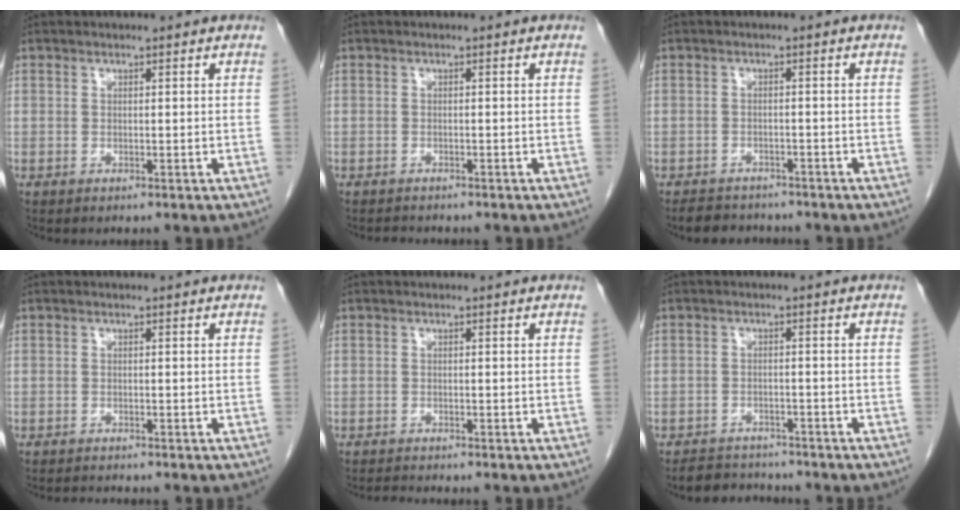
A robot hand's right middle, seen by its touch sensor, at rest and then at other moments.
{"total": 1.9, "force": [-1.8, 0.6, 0.4], "torque": [-0.009, -0.005, -0.024]}
{"total": 5.2, "force": [-4.8, 2.0, 0.9], "torque": [-0.013, -0.004, -0.070]}
{"total": 1.5, "force": [-1.4, 0.1, 0.3], "torque": [-0.008, -0.005, -0.020]}
{"total": 1.3, "force": [-1.3, -0.1, 0.2], "torque": [-0.009, -0.006, -0.021]}
{"total": 4.7, "force": [-4.4, 1.6, 0.0], "torque": [0.002, -0.003, -0.070]}